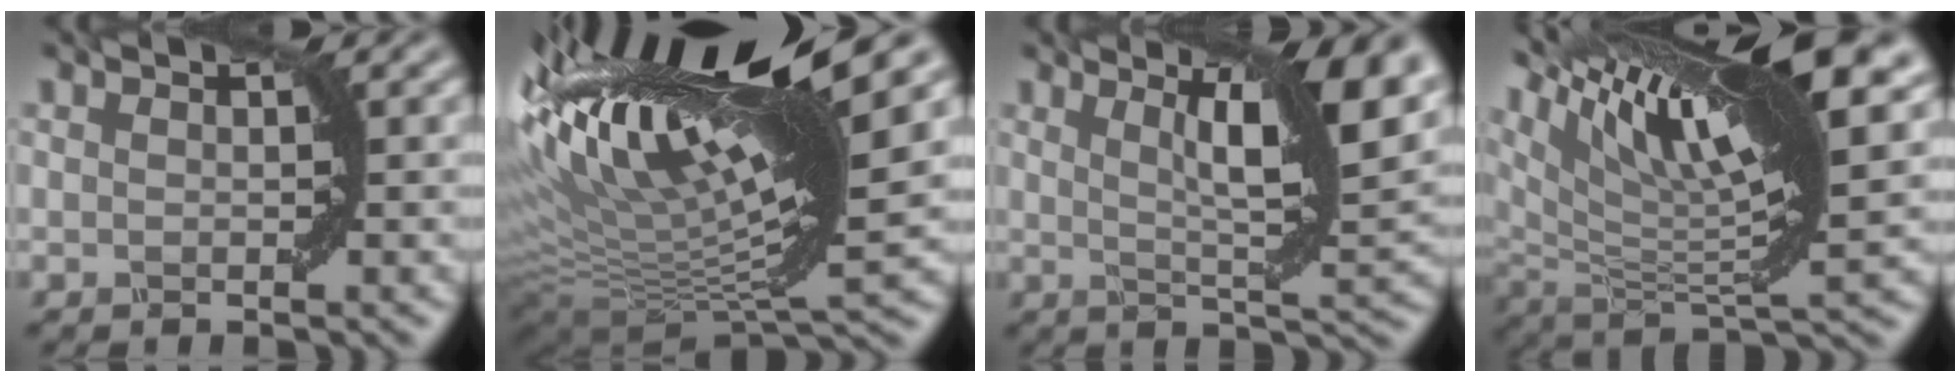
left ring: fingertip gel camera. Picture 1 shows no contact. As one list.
[{"total": 15.5, "force": [6.3, 4.5, 13.4], "torque": [-0.255, 0.019, 0.110]}, {"total": 9.2, "force": [3.7, 1.9, 8.2], "torque": [-0.109, 0.004, 0.062]}, {"total": 14.9, "force": [8.5, 3.6, 11.8], "torque": [-0.213, 0.027, 0.158]}]